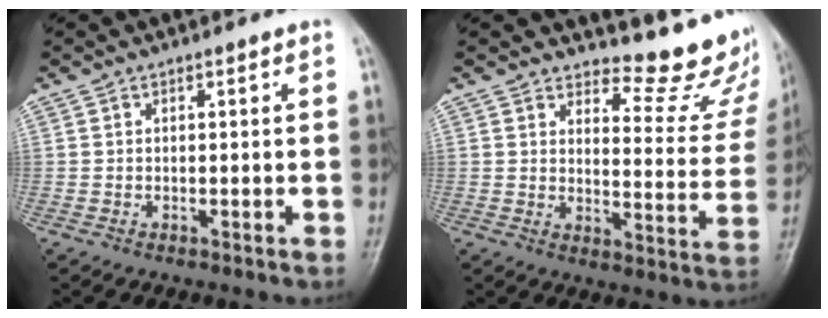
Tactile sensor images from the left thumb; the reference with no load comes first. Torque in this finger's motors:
{"motor_torque": [0.03, -0.13, -0.26, -0.33, 0.04]}